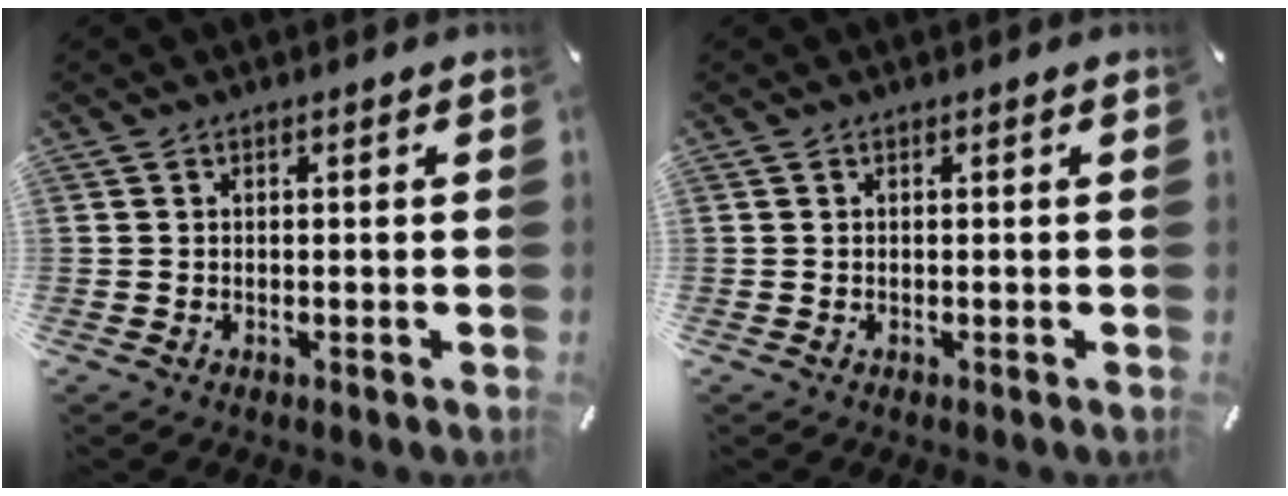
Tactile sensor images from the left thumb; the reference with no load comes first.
{"total": 0.0}